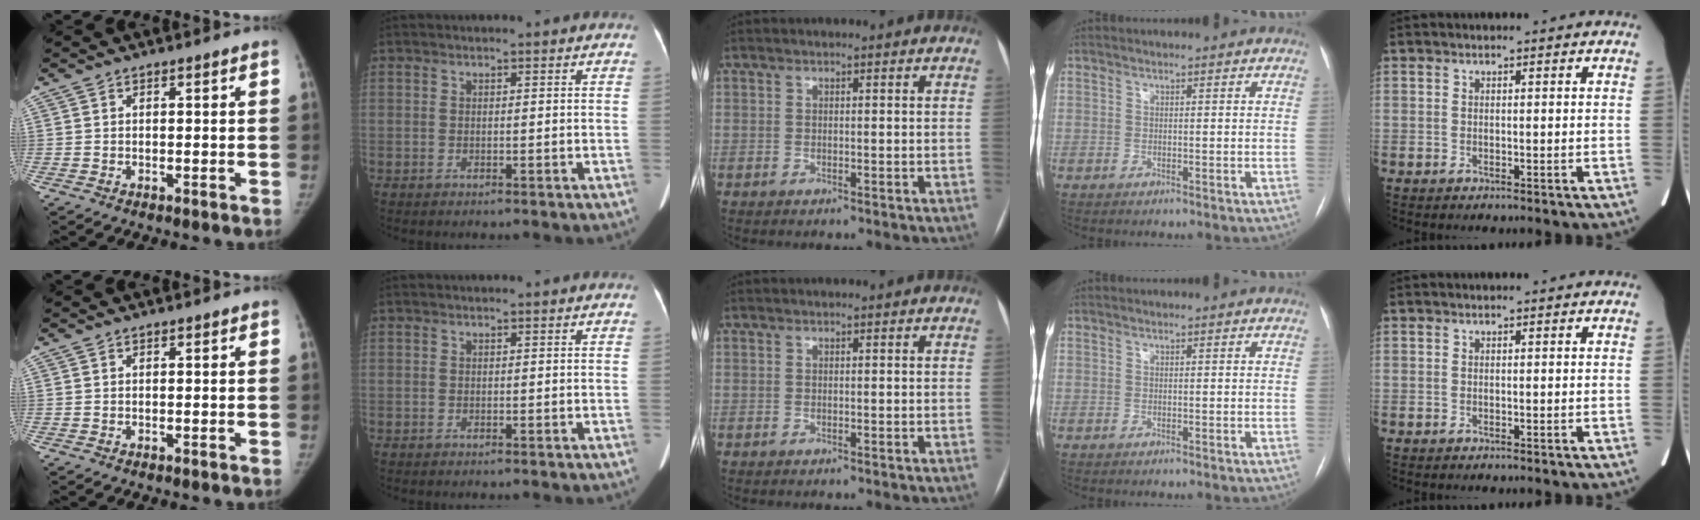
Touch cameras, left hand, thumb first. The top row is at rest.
{}